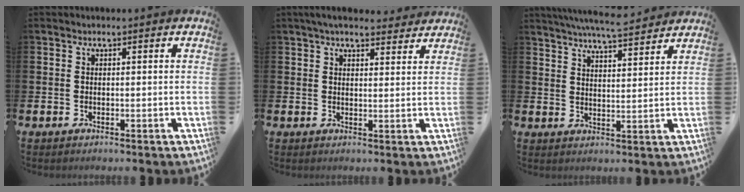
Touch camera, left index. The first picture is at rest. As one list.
[{"total": 4.1, "force": [3.8, 1.1, 1.2], "torque": [-0.024, -0.013, 0.068]}, {"total": 6.7, "force": [6.5, 0.1, 1.5], "torque": [-0.037, -0.036, 0.116]}]